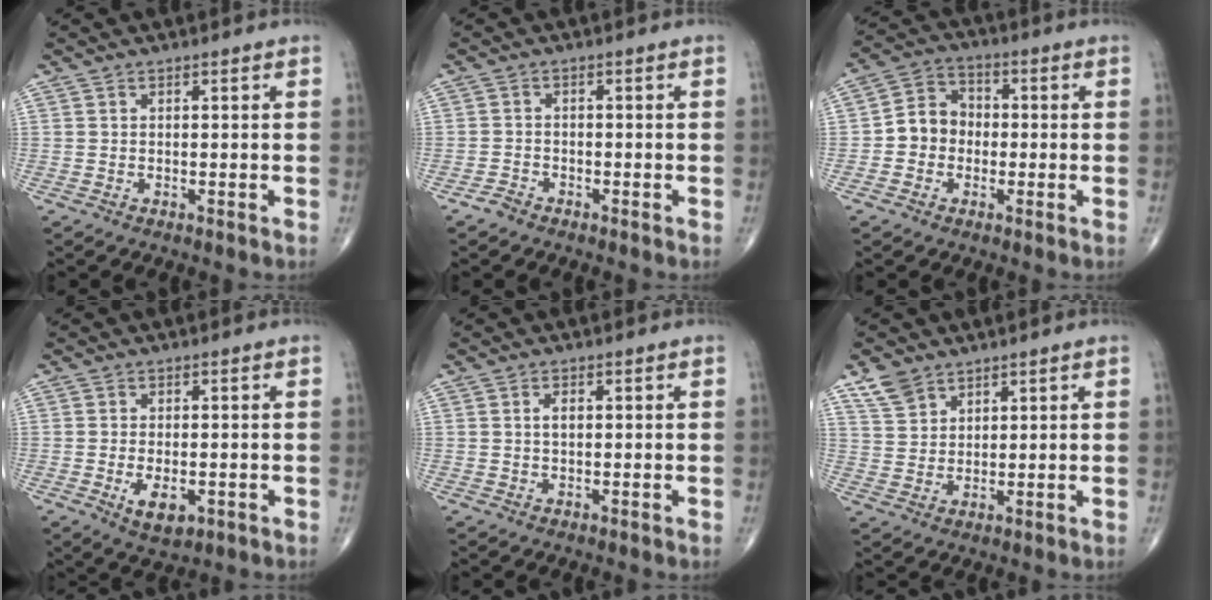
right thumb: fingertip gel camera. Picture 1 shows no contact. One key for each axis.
{"total": 1.8, "fx": -1.5, "fy": 1.0, "fz": 0.3, "tx": -0.010, "ty": 0.004, "tz": -0.030}
{"total": 7.3, "fx": -1.0, "fy": 6.4, "fz": 3.4, "tx": -0.034, "ty": 0.029, "tz": -0.034}
{"total": 5.4, "fx": -1.5, "fy": 2.9, "fz": 4.3, "tx": -0.069, "ty": -0.007, "tz": -0.018}
{"total": 1.6, "fx": 0.3, "fy": 0.8, "fz": 1.3, "tx": -0.025, "ty": -0.001, "tz": 0.005}
{"total": 5.3, "fx": 3.8, "fy": 3.3, "fz": 1.8, "tx": -0.023, "ty": -0.016, "tz": 0.081}